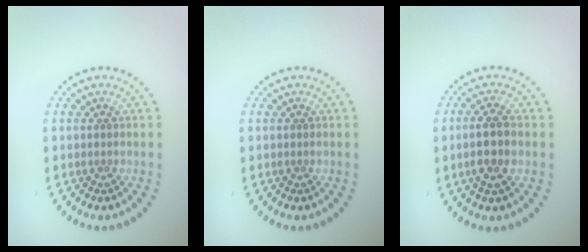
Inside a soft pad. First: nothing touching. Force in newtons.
{"total": 0.0}
{"total": 3.0, "press": 2.8, "slide": 0.9}